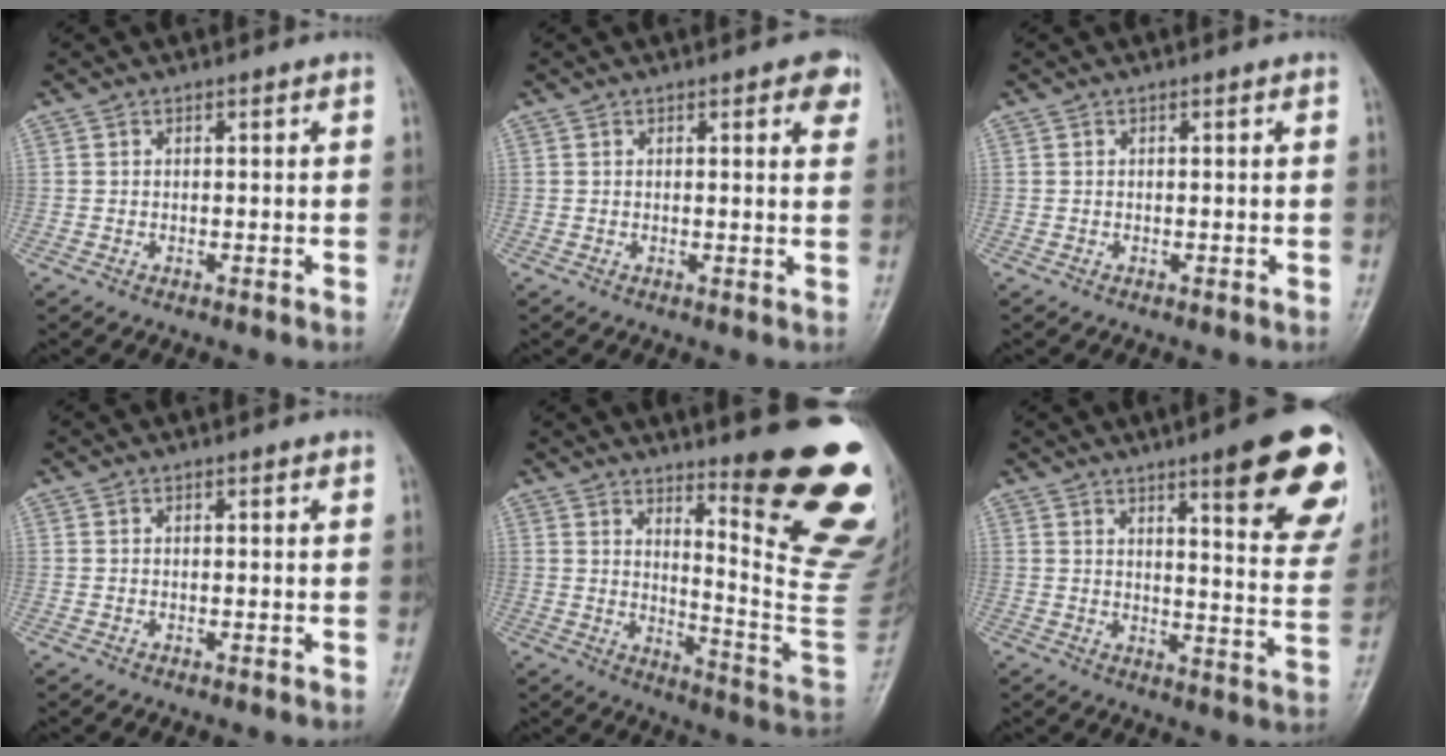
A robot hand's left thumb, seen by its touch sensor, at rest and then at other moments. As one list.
[{"total": 4.1, "force": [2.0, 1.6, 3.2], "torque": [-0.021, -0.005, 0.016]}, {"total": 0.0}, {"total": 0.6, "force": [0.3, 0.3, 0.4], "torque": [-0.005, -0.001, 0.002]}, {"total": 24.1, "force": [12.0, 4.2, 20.4], "torque": [-0.210, -0.085, 0.178]}, {"total": 19.3, "force": [10.5, 4.0, 15.6], "torque": [-0.165, -0.049, 0.131]}]